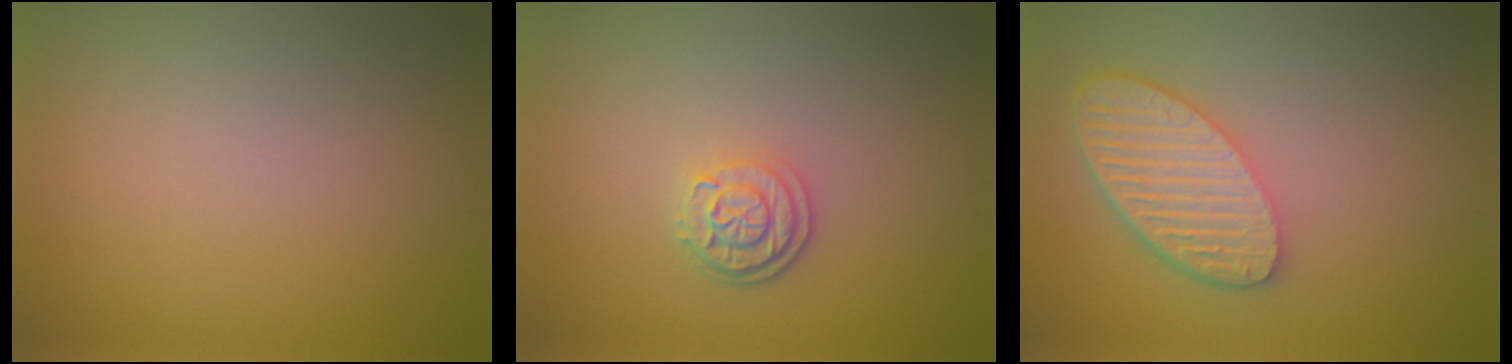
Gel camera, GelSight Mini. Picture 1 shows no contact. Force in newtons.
{"total": 2.5, "press": 2.1, "slide": 1.4}
{"total": 5.6, "press": 4.5, "slide": 3.3}